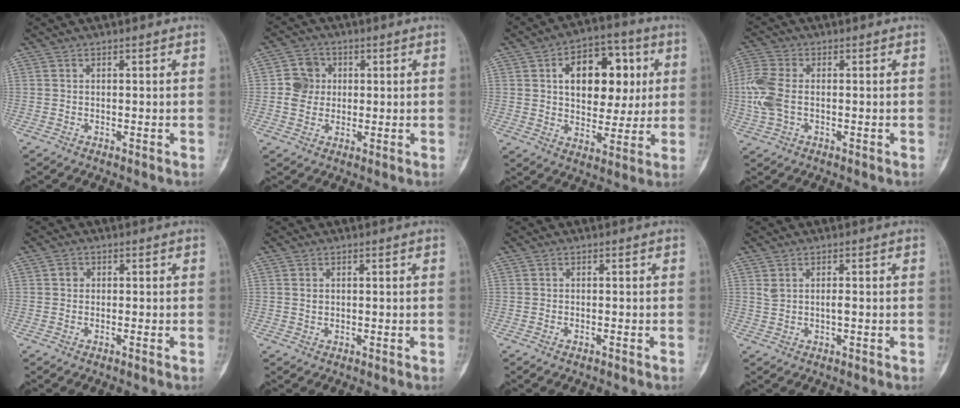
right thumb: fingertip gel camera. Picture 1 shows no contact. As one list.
[{"total": 6.0, "force": [0.5, 5.5, 2.2], "torque": [-0.016, 0.005, 0.005]}, {"total": 16.6, "force": [4.1, 10.7, 12.1], "torque": [-0.125, 0.006, 0.062]}, {"total": 7.8, "force": [-0.3, 4.8, 6.1], "torque": [-0.165, 0.010, -0.010]}, {"total": 1.0, "force": [-0.1, 0.8, 0.7], "torque": [-0.008, 0.001, -0.006]}, {"total": 1.1, "force": [0.3, 0.8, 0.7], "torque": [-0.007, -0.002, 0.007]}, {"total": 0.7, "force": [-0.4, 0.1, 0.5], "torque": [-0.015, 0.005, -0.006]}, {"total": 2.2, "force": [0.4, 1.0, 1.9], "torque": [-0.039, 0.004, 0.013]}]